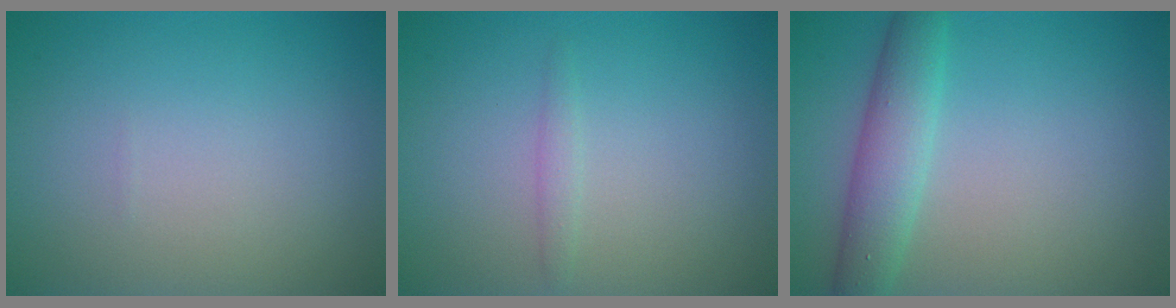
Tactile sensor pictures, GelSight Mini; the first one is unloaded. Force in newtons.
{"total": 0.9, "press": 0.9, "slide": 0.1}
{"total": 4.0, "press": 4.0, "slide": 0.1}